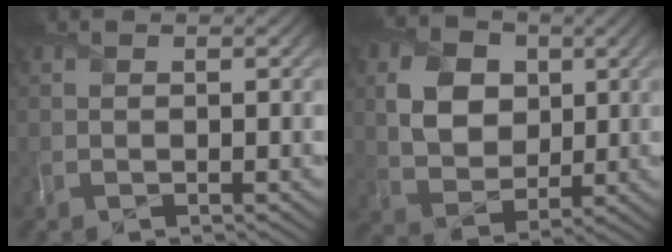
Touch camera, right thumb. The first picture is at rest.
{"total": 7.7, "force": [2.0, 5.9, 4.5], "torque": [-0.103, 0.003, 0.028]}